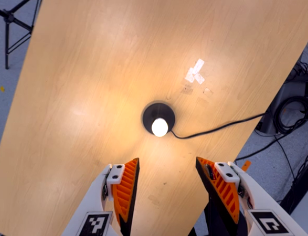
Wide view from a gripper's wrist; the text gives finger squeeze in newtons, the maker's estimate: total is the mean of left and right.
{"total": 0.0}